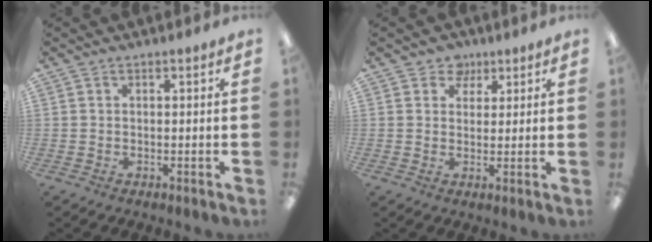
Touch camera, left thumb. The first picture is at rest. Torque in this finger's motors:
{"motor_torque": [-0.23, 0.13, -0.60, 0.11, -0.03]}